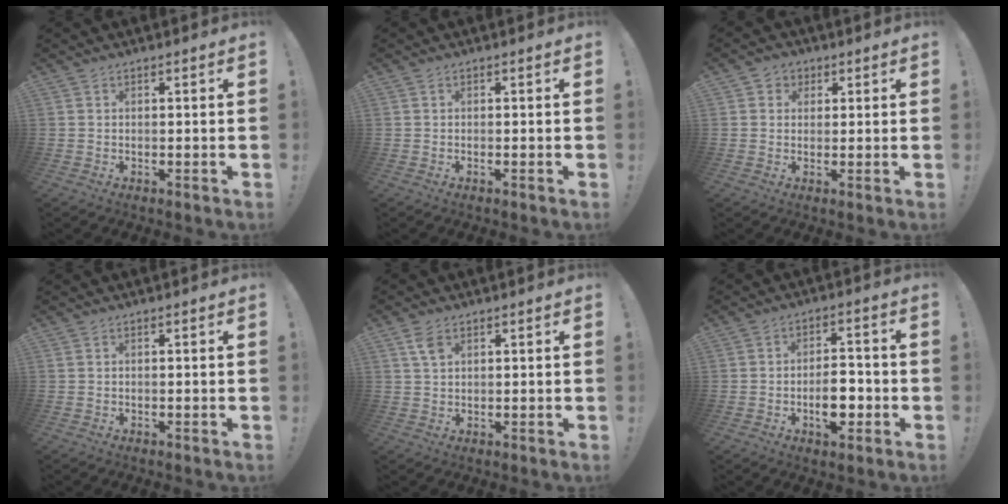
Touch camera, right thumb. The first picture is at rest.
{"total": 0.0}
{"total": 3.3, "force": [0.6, 3.2, 0.6], "torque": [-0.004, -0.002, 0.009]}
{"total": 0.0}
{"total": 4.2, "force": [2.2, 2.0, 2.9], "torque": [-0.051, -0.005, 0.039]}
{"total": 8.5, "force": [-2.5, 5.5, 6.0], "torque": [-0.093, 0.015, -0.040]}